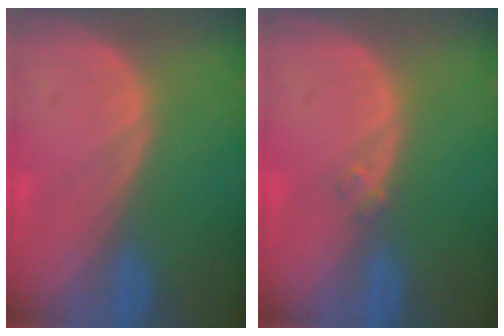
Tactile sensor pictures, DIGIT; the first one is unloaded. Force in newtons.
{"total": 1.2, "press": 1.1, "slide": 0.6}